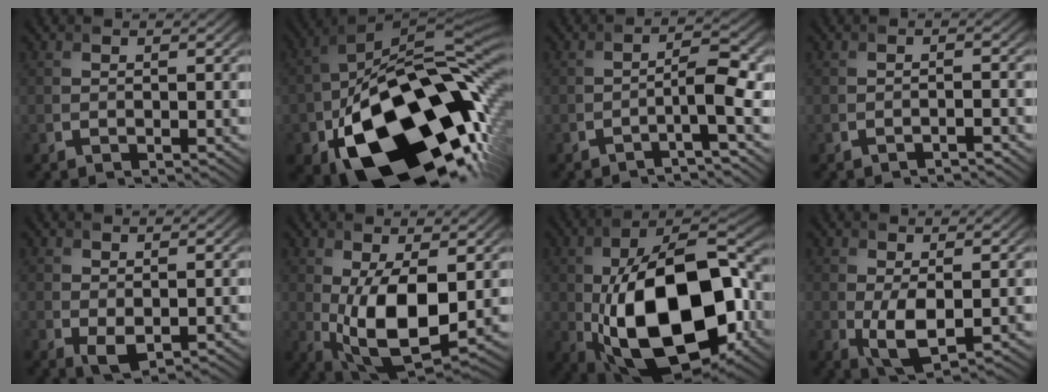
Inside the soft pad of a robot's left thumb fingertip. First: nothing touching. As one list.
[{"total": 21.4, "force": [-8.7, 12.8, 14.7], "torque": [-0.263, -0.053, -0.120]}, {"total": 2.9, "force": [-1.4, 0.1, 2.5], "torque": [-0.039, 0.016, -0.039]}, {"total": 0.9, "force": [-0.8, 0.0, 0.3], "torque": [-0.001, 0.007, -0.019]}, {"total": 1.6, "force": [0.1, 0.9, 1.4], "torque": [-0.034, -0.007, 0.008]}, {"total": 9.8, "force": [-0.2, 4.6, 8.6], "torque": [-0.176, -0.012, 0.004]}, {"total": 18.8, "force": [-3.1, 10.1, 15.5], "torque": [-0.278, -0.009, -0.058]}, {"total": 4.2, "force": [-0.1, 1.8, 3.8], "torque": [-0.083, -0.007, 0.003]}]